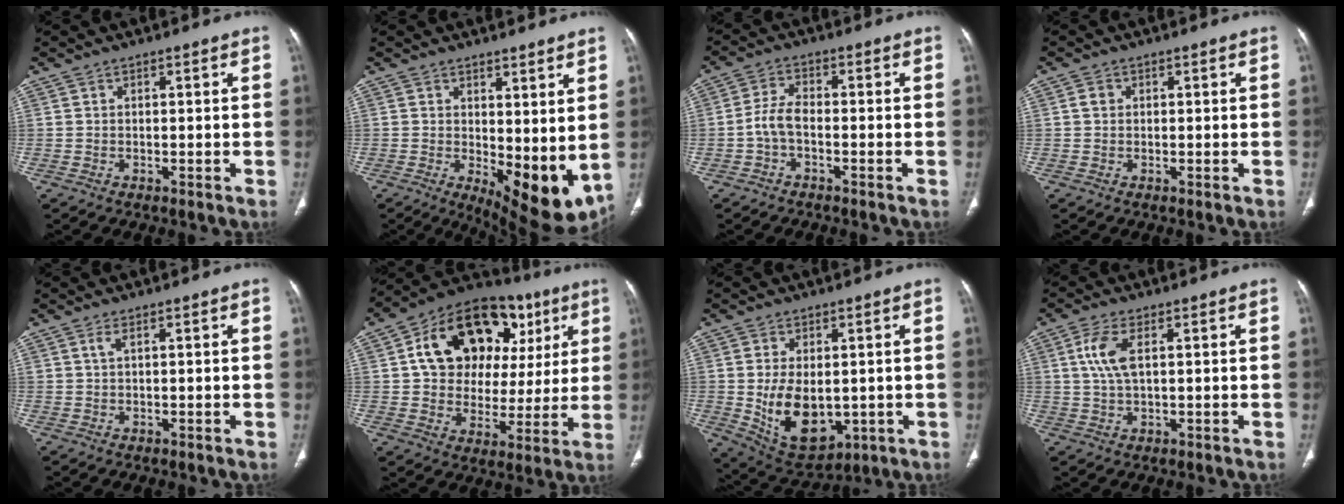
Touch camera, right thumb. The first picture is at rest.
{"total": 11.8, "force": [0.5, 5.1, 10.6], "torque": [-0.129, -0.033, 0.023]}
{"total": 4.2, "force": [-1.4, 2.0, 3.4], "torque": [-0.071, 0.018, -0.035]}
{"total": 1.4, "force": [0.2, 1.2, 0.7], "torque": [-0.010, 0.002, 0.003]}
{"total": 1.2, "force": [0.5, 0.4, 1.0], "torque": [-0.027, 0.007, 0.013]}
{"total": 24.1, "force": [8.1, 16.4, 15.7], "torque": [-0.185, 0.025, 0.125]}
{"total": 12.7, "force": [-0.9, 7.8, 10.0], "torque": [-0.151, -0.011, 0.014]}
{"total": 5.9, "force": [1.6, 2.5, 5.1], "torque": [-0.122, 0.001, 0.032]}